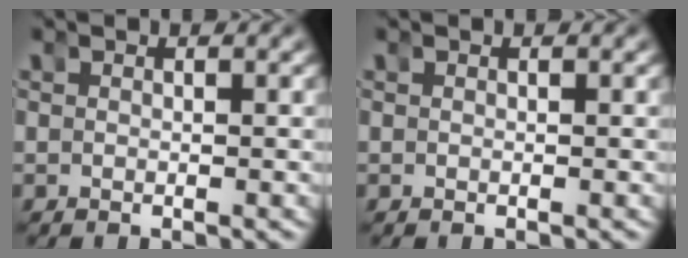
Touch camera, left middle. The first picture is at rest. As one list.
[{"total": 0.0}]